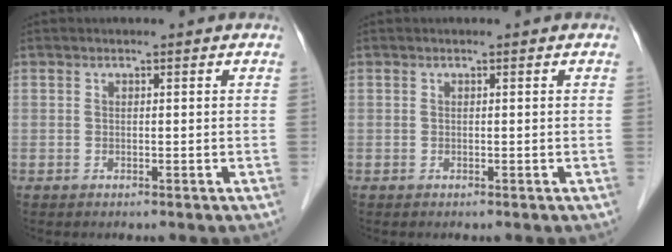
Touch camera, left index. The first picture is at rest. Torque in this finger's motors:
{"motor_torque": [-0.02, 0.02, 0.00, 0.00]}